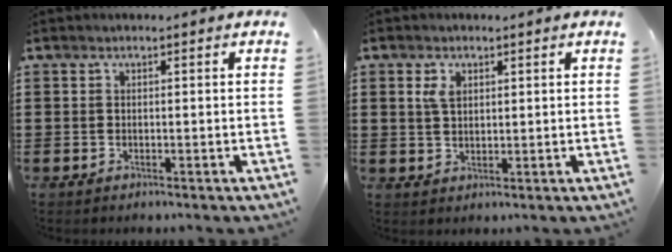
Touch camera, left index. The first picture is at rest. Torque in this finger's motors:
{"motor_torque": [0.03, 0.03, -0.61, -0.21]}